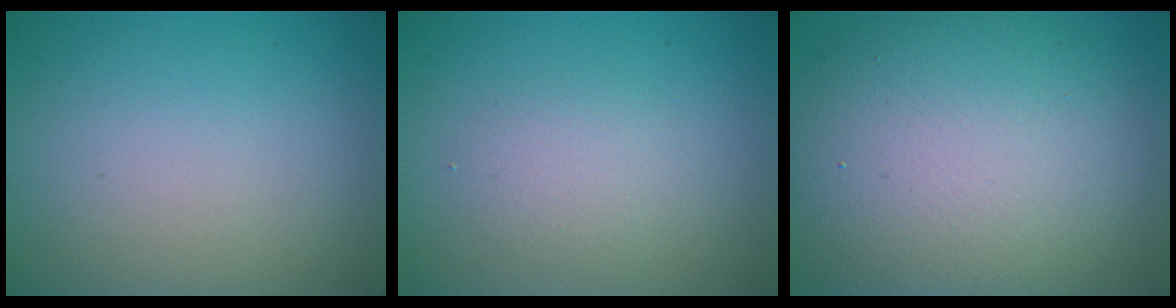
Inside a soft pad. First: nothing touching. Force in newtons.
{"total": 1.9, "press": 1.9, "slide": 0.1}
{"total": 12.9, "press": 12.9, "slide": 1.0}